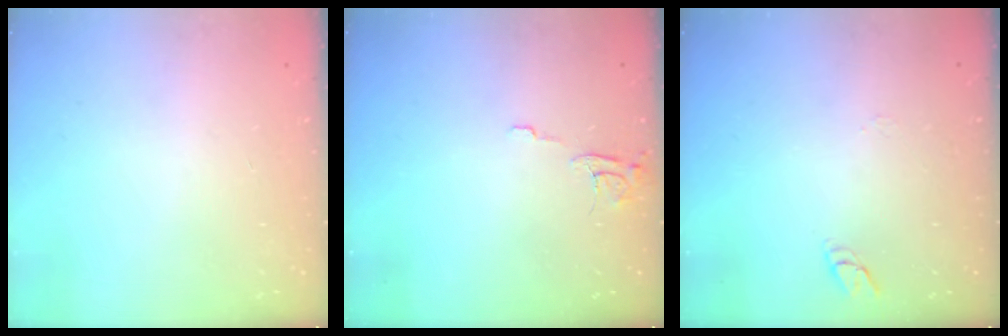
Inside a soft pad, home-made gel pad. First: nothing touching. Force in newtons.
{"total": 6.3, "press": 6.3, "slide": 0.5}
{"total": 6.6, "press": 6.6, "slide": 0.5}